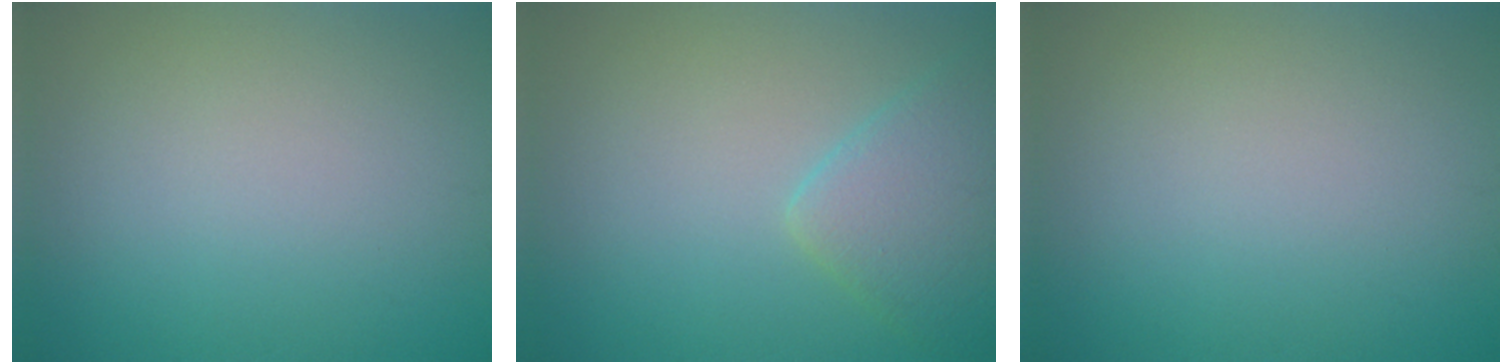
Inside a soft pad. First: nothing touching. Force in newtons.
{"total": 4.0, "press": 4.0, "slide": 0.3}
{"total": 0.0}